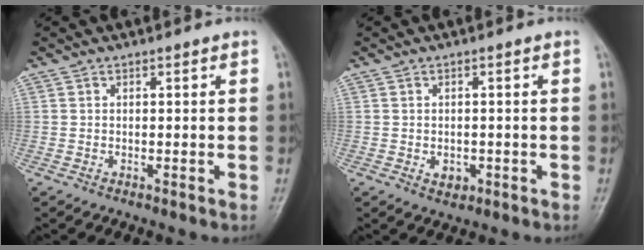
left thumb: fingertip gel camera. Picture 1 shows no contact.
{"total": 2.7, "force": [-0.9, 2.0, 1.6], "torque": [-0.014, 0.003, -0.008]}